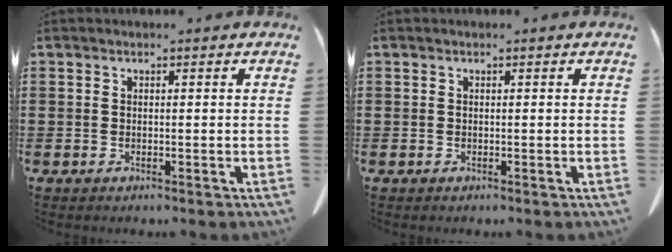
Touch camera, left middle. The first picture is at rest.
{"total": 0.0}